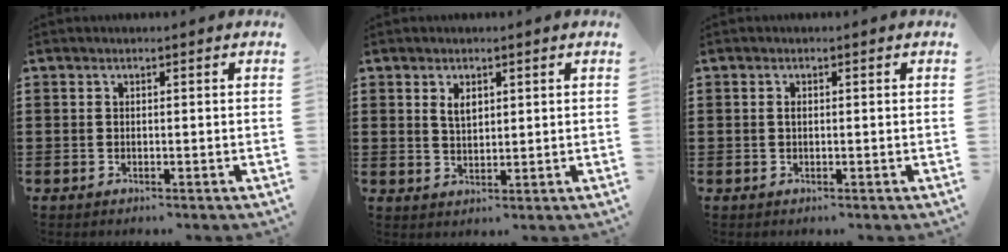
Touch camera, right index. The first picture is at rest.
{"total": 2.4, "force": [1.3, 1.3, 1.7], "torque": [-0.036, 0.003, 0.023]}
{"total": 0.7, "force": [0.0, 0.3, 0.6], "torque": [-0.013, -0.001, 0.001]}